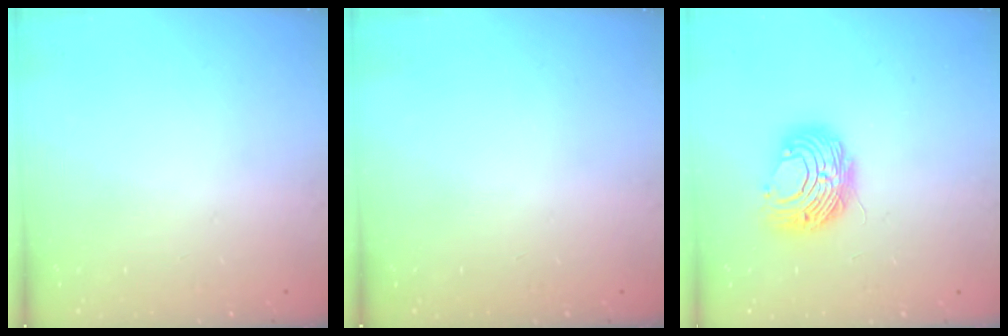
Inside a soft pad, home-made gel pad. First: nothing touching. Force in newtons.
{"total": 0.0}
{"total": 8.9, "press": 8.9, "slide": 0.0}